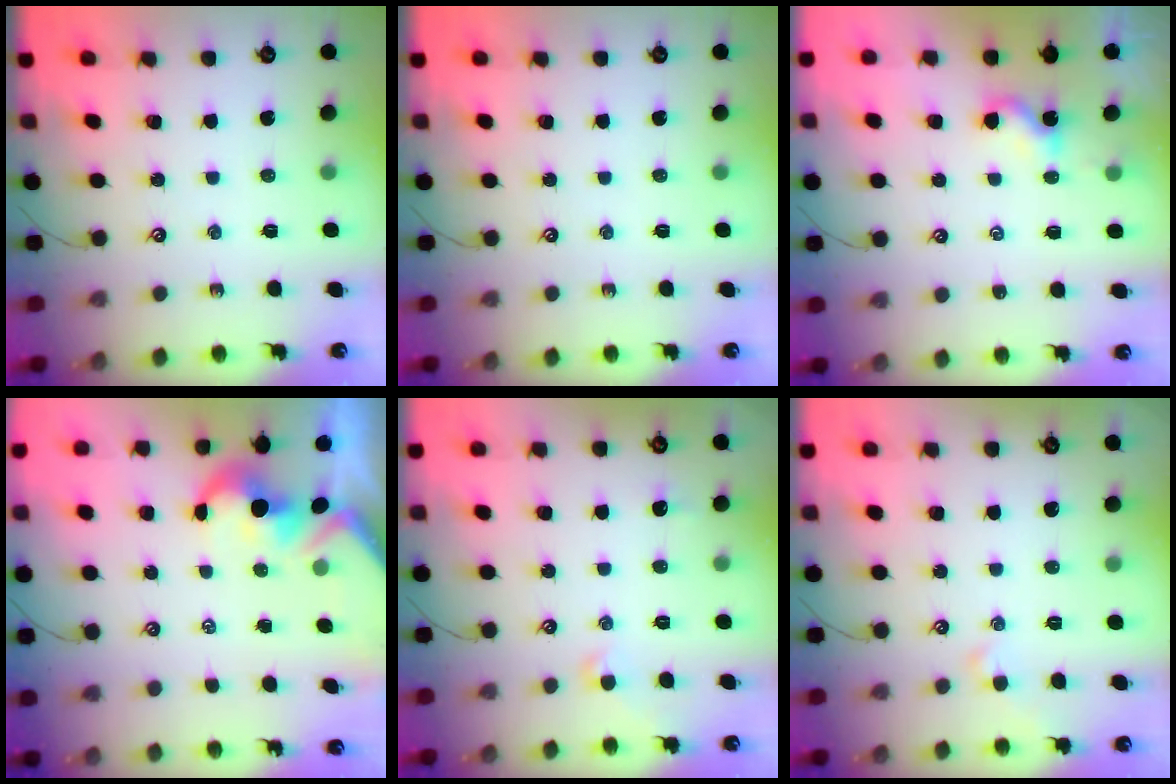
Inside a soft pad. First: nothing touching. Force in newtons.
{"total": 0.0}
{"total": 0.6, "press": 0.5, "slide": 0.4}
{"total": 2.1, "press": 1.9, "slide": 0.8}
{"total": 0.0}
{"total": 1.3, "press": 1.2, "slide": 0.5}